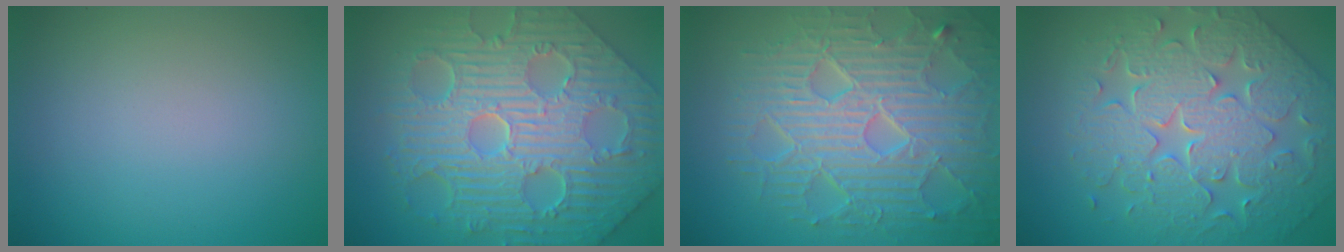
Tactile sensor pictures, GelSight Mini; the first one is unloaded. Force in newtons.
{"total": 12.0, "press": 8.0, "slide": 8.9}
{"total": 9.1, "press": 6.5, "slide": 6.4}
{"total": 7.2, "press": 6.2, "slide": 3.5}